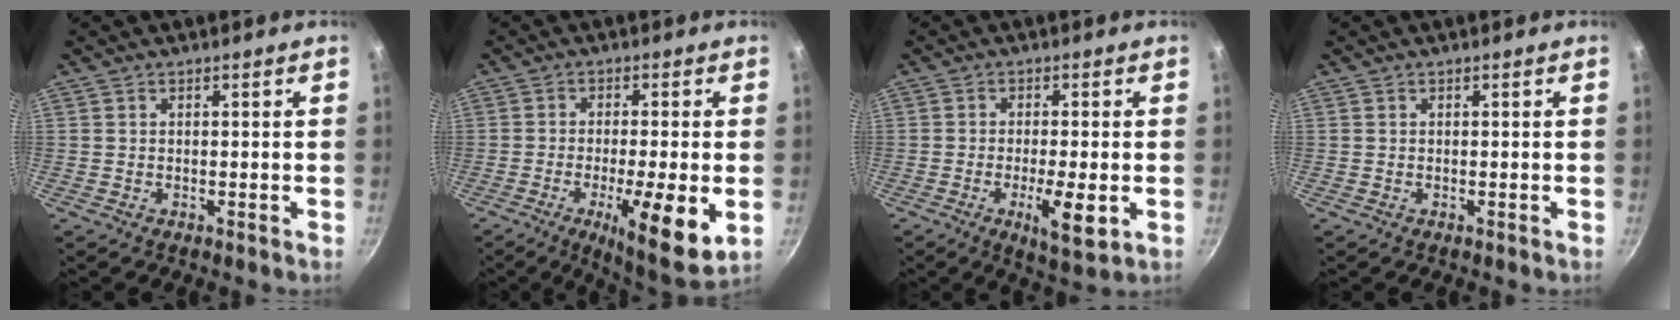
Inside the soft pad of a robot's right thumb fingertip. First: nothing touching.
{"total": 12.6, "force": [-3.5, 2.8, 11.8], "torque": [-0.183, -0.002, -0.052]}
{"total": 6.9, "force": [-2.0, 1.8, 6.3], "torque": [-0.110, -0.001, -0.030]}
{"total": 0.0}